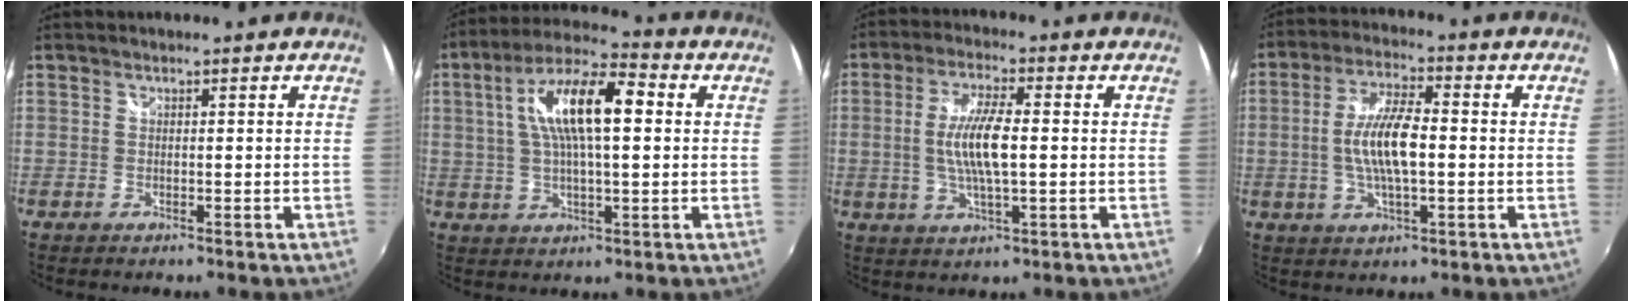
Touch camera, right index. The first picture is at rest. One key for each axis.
{"total": 14.2, "fx": 2.7, "fy": 4.5, "fz": 13.3, "tx": -0.242, "ty": 0.024, "tz": 0.040}
{"total": 8.9, "fx": -0.2, "fy": 2.0, "fz": 8.7, "tx": -0.169, "ty": -0.001, "tz": -0.004}
{"total": 9.9, "fx": -0.8, "fy": 3.0, "fz": 9.4, "tx": -0.186, "ty": 0.004, "tz": -0.016}